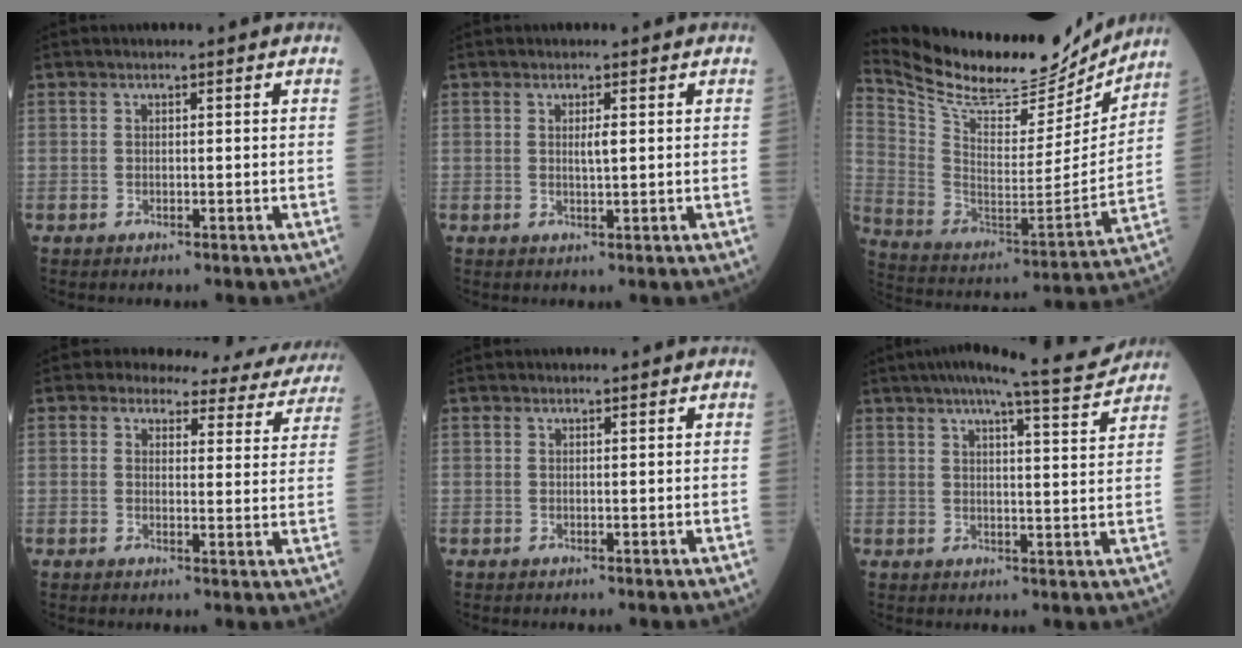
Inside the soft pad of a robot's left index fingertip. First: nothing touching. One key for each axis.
{"total": 1.4, "fx": 0.5, "fy": 0.1, "fz": 1.3, "tx": -0.029, "ty": -0.002, "tz": 0.008}
{"total": 23.4, "fx": 21.4, "fy": 5.0, "fz": 7.9, "tx": -0.159, "ty": -0.033, "tz": 0.339}
{"total": 14.0, "fx": 13.1, "fy": 4.3, "fz": 2.2, "tx": 0.006, "ty": -0.038, "tz": 0.116}
{"total": 0.9, "fx": 0.9, "fy": 0.0, "fz": 0.1, "tx": -0.010, "ty": 0.004, "tz": 0.013}
{"total": 11.5, "fx": 10.5, "fy": -0.4, "fz": 4.8, "tx": -0.071, "ty": 0.000, "tz": 0.132}